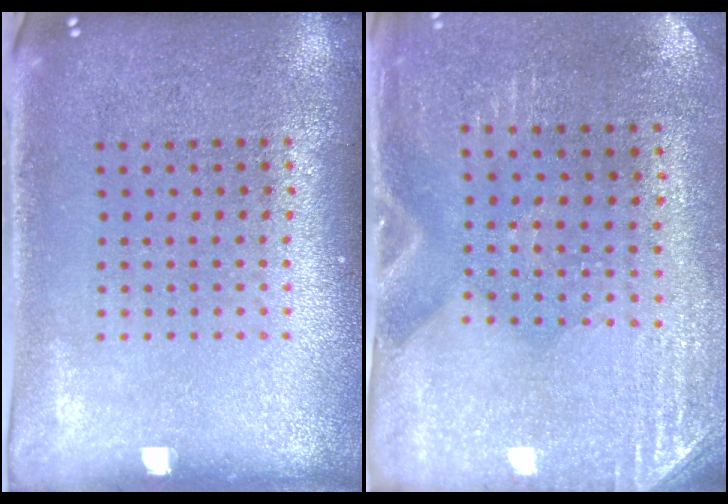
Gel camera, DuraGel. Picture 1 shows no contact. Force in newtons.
{"total": 2.9, "press": 2.5, "slide": 1.3}